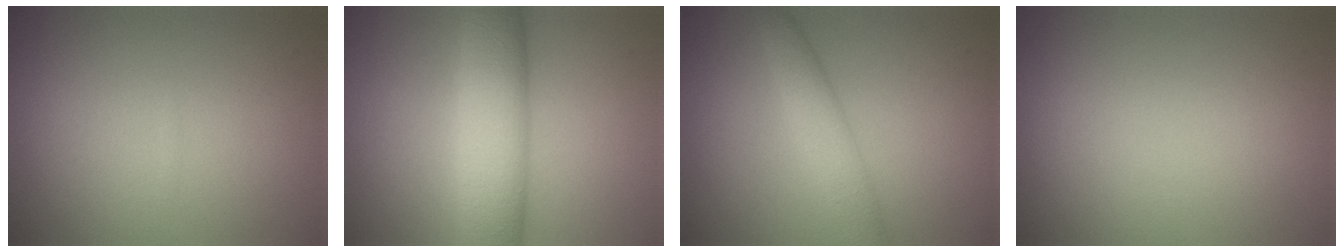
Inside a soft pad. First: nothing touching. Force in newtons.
{"total": 7.4, "press": 7.4, "slide": 0.3}
{"total": 3.2, "press": 3.2, "slide": 0.1}
{"total": 0.0}